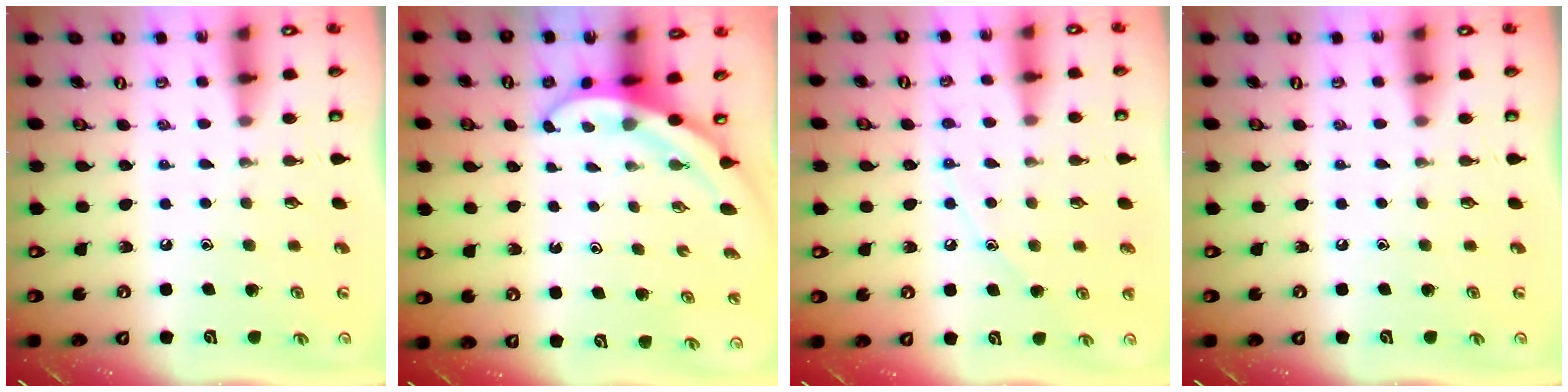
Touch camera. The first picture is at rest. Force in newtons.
{"total": 3.7, "press": 3.7, "slide": 0.2}
{"total": 7.1, "press": 7.1, "slide": 0.2}
{"total": 0.0}